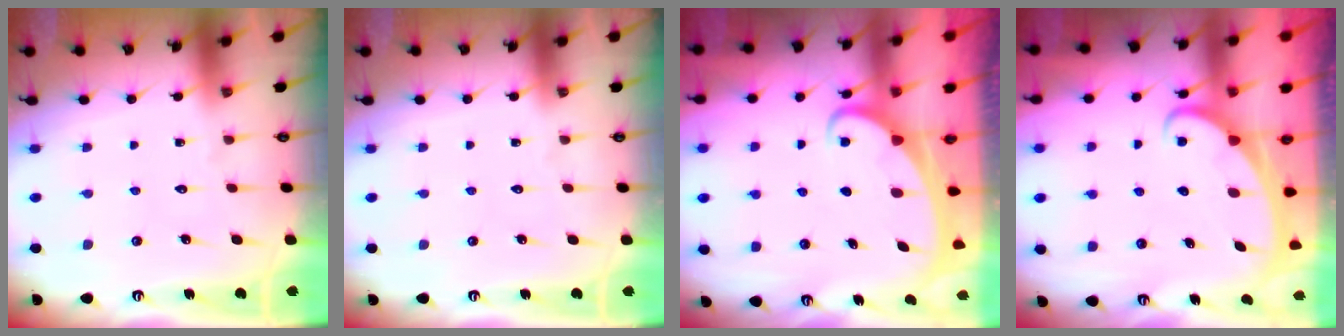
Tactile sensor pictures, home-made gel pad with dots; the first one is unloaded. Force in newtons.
{"total": 0.0}
{"total": 2.2, "press": 2.2, "slide": 0.3}
{"total": 2.4, "press": 2.3, "slide": 0.3}